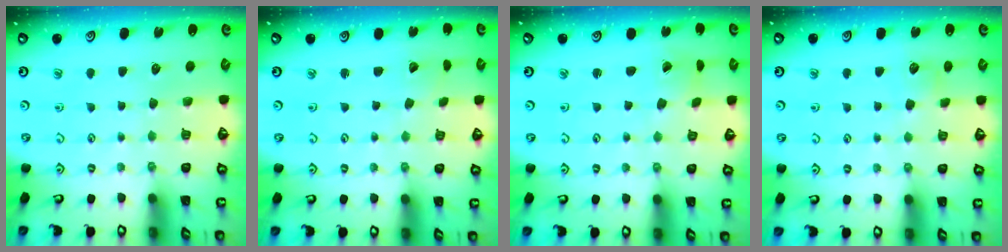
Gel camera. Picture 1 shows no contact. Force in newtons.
{"total": 1.2, "press": 1.2, "slide": 0.0}
{"total": 2.1, "press": 2.1, "slide": 0.2}
{"total": 5.0, "press": 5.0, "slide": 0.6}